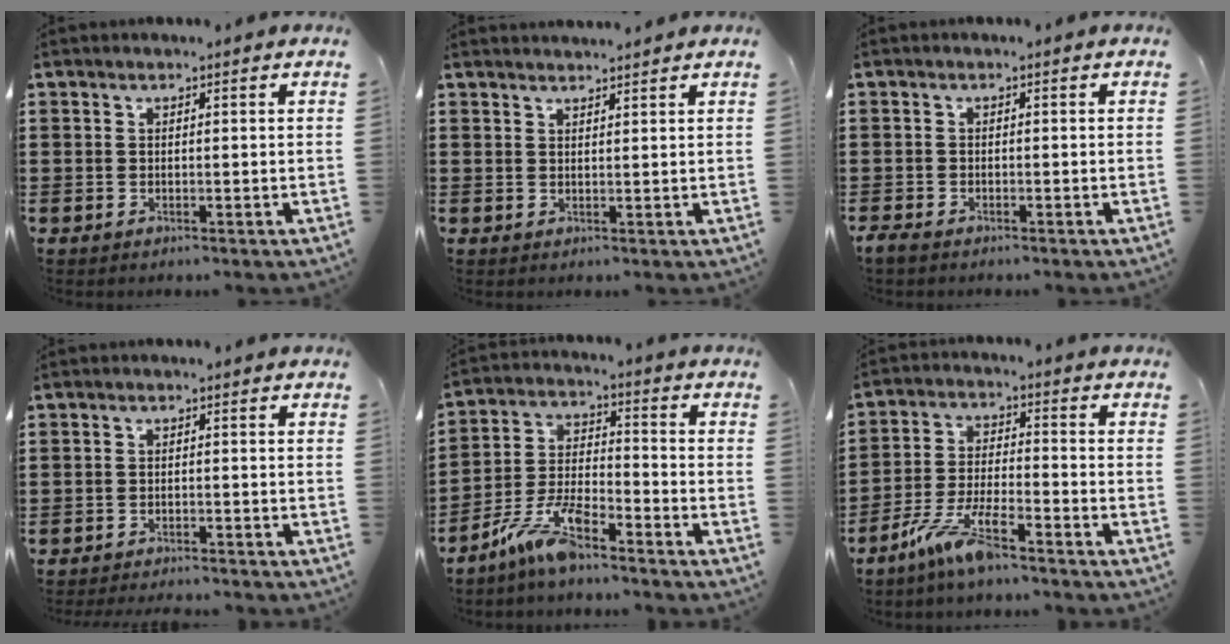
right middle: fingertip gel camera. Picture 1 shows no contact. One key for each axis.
{"total": 1.6, "fx": 1.5, "fy": -0.3, "fz": 0.2, "tx": -0.007, "ty": -0.004, "tz": 0.031}
{"total": 1.4, "fx": -1.3, "fy": 0.3, "fz": 0.4, "tx": -0.019, "ty": -0.005, "tz": -0.027}
{"total": 2.0, "fx": -1.9, "fy": -0.3, "fz": 0.0, "tx": -0.006, "ty": -0.003, "tz": -0.040}
{"total": 8.6, "fx": -6.8, "fy": 1.8, "fz": 4.9, "tx": -0.117, "ty": 0.000, "tz": -0.134}
{"total": 7.9, "fx": -6.1, "fy": 1.0, "fz": 5.0, "tx": -0.118, "ty": -0.012, "tz": -0.119}